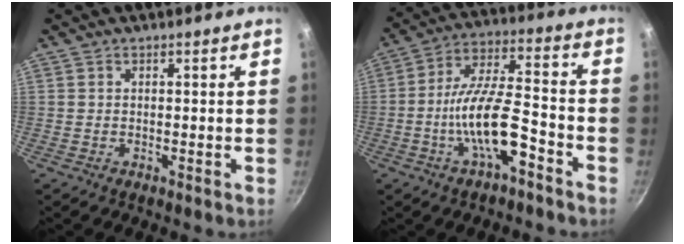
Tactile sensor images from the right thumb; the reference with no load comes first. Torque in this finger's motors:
{"motor_torque": [2.61, 1.74, 1.76, -1.01, 0.68]}